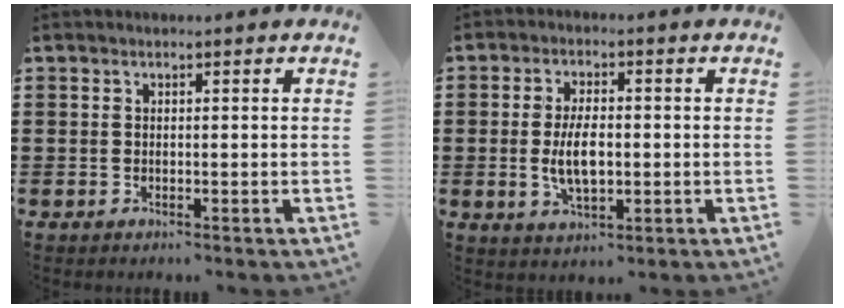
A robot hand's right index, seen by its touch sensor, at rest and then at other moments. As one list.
[{"total": 6.1, "force": [-0.6, 2.7, 5.4], "torque": [-0.110, -0.001, -0.013]}]